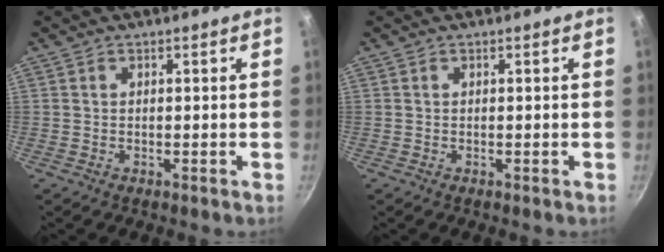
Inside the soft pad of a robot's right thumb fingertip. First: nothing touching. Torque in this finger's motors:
{"motor_torque": [-0.18, 0.18, 0.00, 0.00, 0.03]}